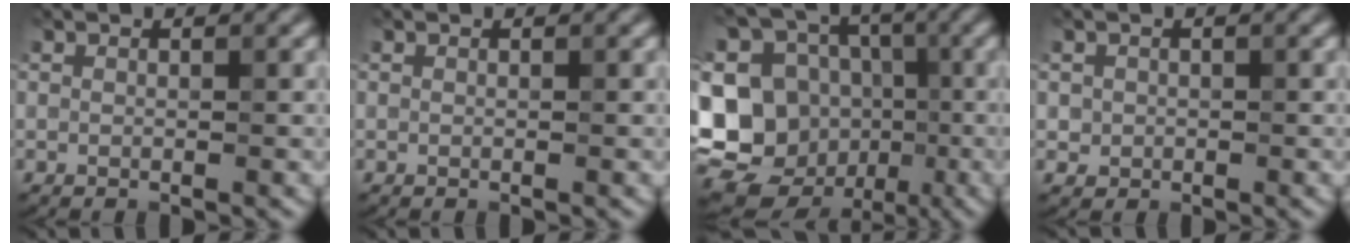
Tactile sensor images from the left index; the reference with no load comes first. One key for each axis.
{"total": 0.0}
{"total": 18.0, "fx": -2.8, "fy": 16.3, "fz": 7.3, "tx": -0.179, "ty": 0.012, "tz": -0.063}
{"total": 1.1, "fx": 0.0, "fy": 1.1, "fz": 0.1, "tx": 0.010, "ty": -0.004, "tz": 0.000}